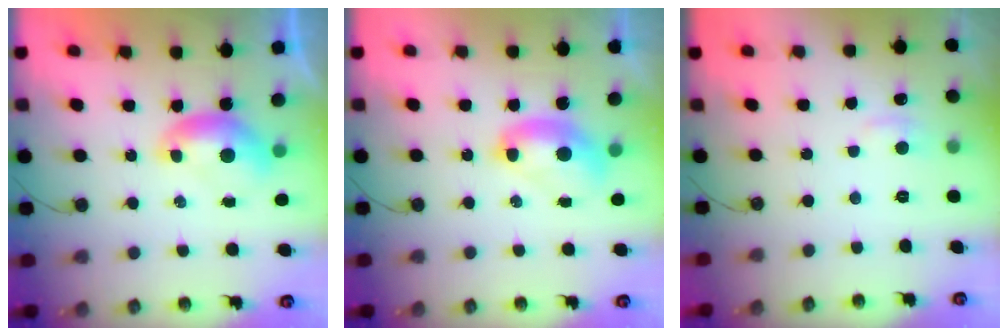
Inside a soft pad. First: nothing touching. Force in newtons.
{"total": 2.7, "press": 2.7, "slide": 0.1}
{"total": 2.0, "press": 1.9, "slide": 0.6}